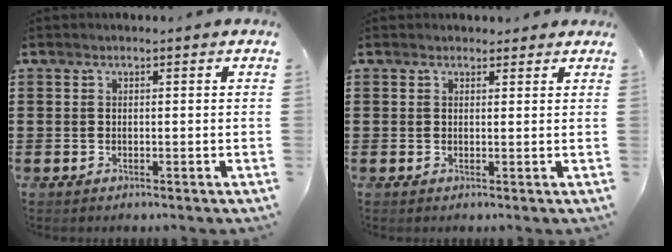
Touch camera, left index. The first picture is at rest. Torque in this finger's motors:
{"motor_torque": [0.13, -0.15, 0.00, 0.00]}